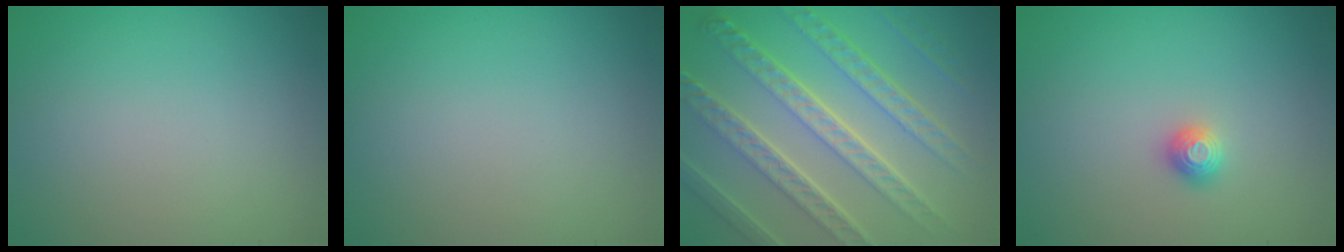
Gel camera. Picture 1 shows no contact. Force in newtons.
{"total": 0.0}
{"total": 8.9, "press": 6.2, "slide": 6.4}
{"total": 1.1, "press": 1.1, "slide": 0.3}